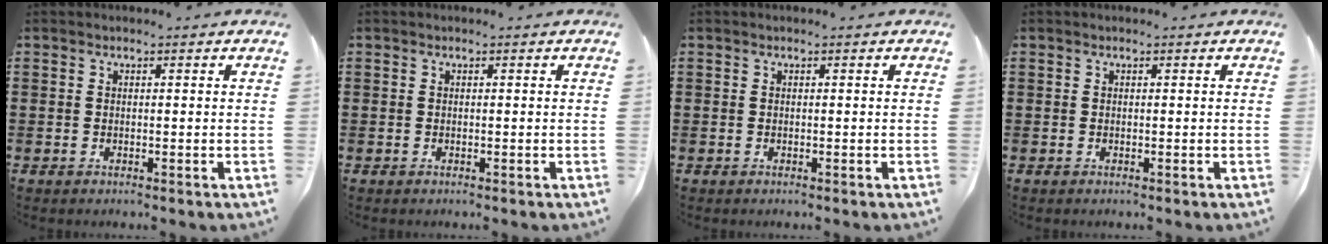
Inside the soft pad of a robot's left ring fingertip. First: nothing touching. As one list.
[{"total": 0.0}, {"total": 0.0}, {"total": 0.0}]